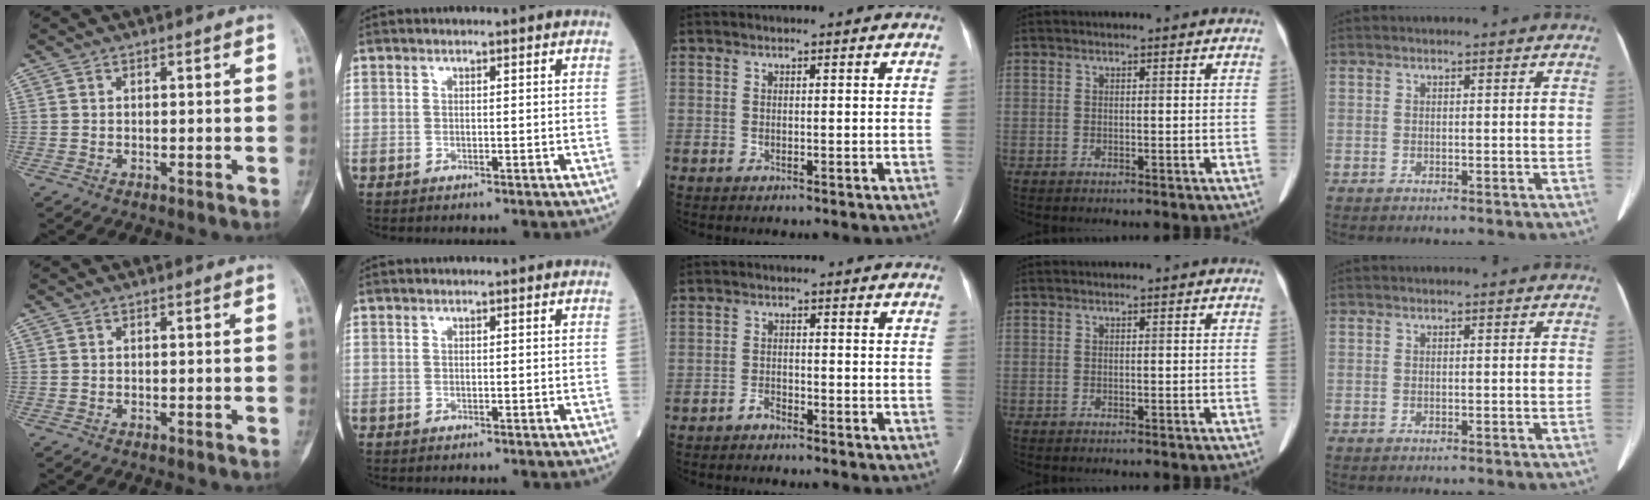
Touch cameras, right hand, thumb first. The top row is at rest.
{"middle": {"total": 1.6, "force": [-1.4, 0.6, 0.5], "torque": [-0.011, 0.001, -0.024]}}